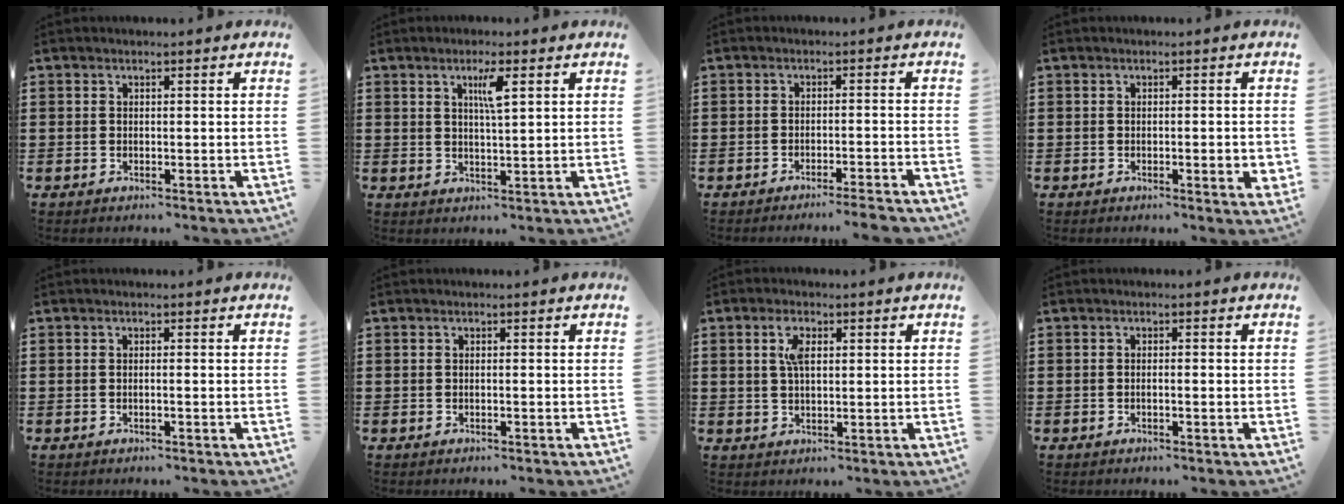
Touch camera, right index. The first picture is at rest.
{"total": 3.7, "force": [1.6, 0.5, 3.3], "torque": [-0.063, 0.001, 0.023]}
{"total": 2.6, "force": [-2.3, -0.4, 1.0], "torque": [-0.017, -0.002, -0.047]}
{"total": 2.1, "force": [-0.4, 0.4, 2.0], "torque": [-0.034, -0.001, -0.006]}
{"total": 0.5, "force": [-0.2, -0.1, 0.4], "torque": [-0.007, -0.002, -0.004]}
{"total": 0.0}
{"total": 3.7, "force": [1.2, 1.4, 3.2], "torque": [-0.068, 0.010, 0.018]}
{"total": 0.7, "force": [-0.3, 0.1, 0.6], "torque": [-0.012, -0.002, -0.005]}